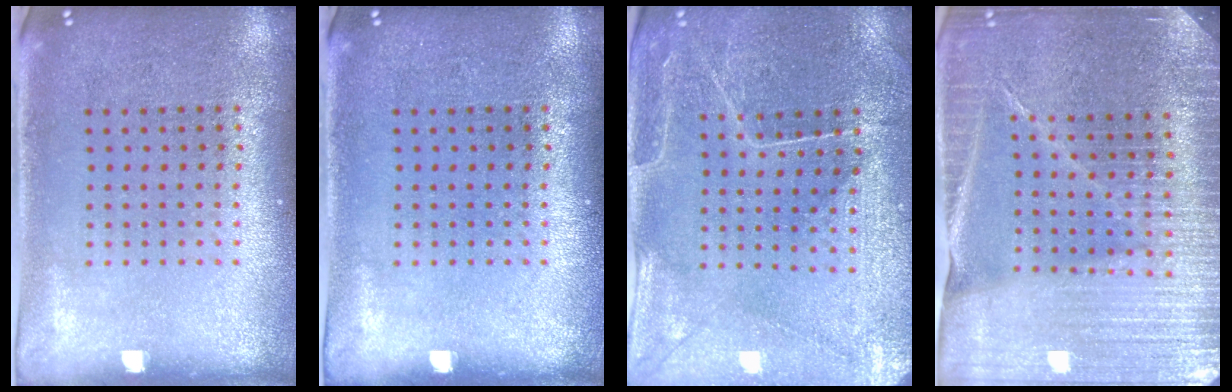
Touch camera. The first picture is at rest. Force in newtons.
{"total": 0.0}
{"total": 0.8, "press": 0.7, "slide": 0.4}
{"total": 4.5, "press": 4.2, "slide": 1.6}